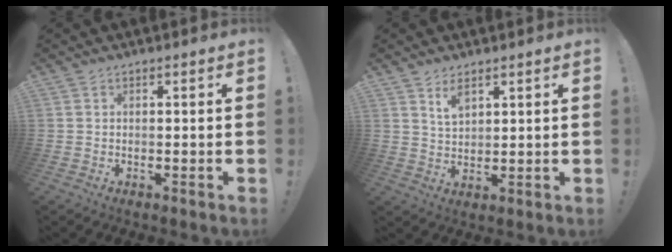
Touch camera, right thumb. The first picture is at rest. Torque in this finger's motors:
{"motor_torque": [0.04, 0.77, 0.05, 0.11, 0.03]}